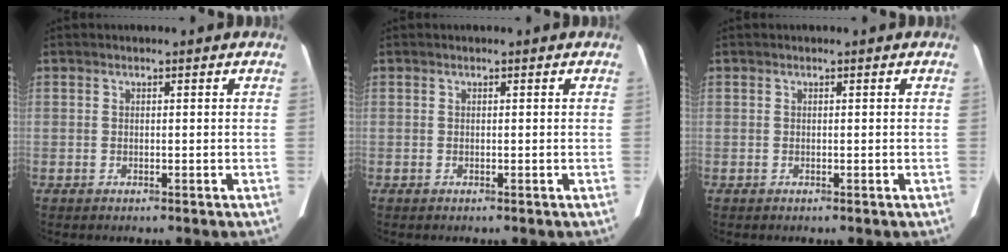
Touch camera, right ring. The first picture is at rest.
{"total": 0.0}
{"total": 0.0}